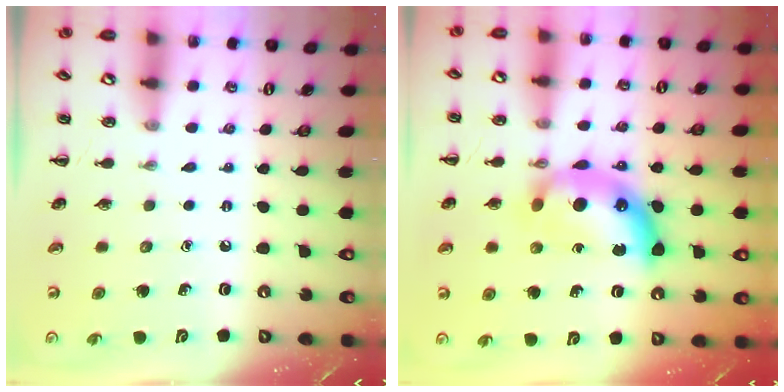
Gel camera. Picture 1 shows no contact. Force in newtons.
{"total": 15.9, "press": 15.9, "slide": 0.5}